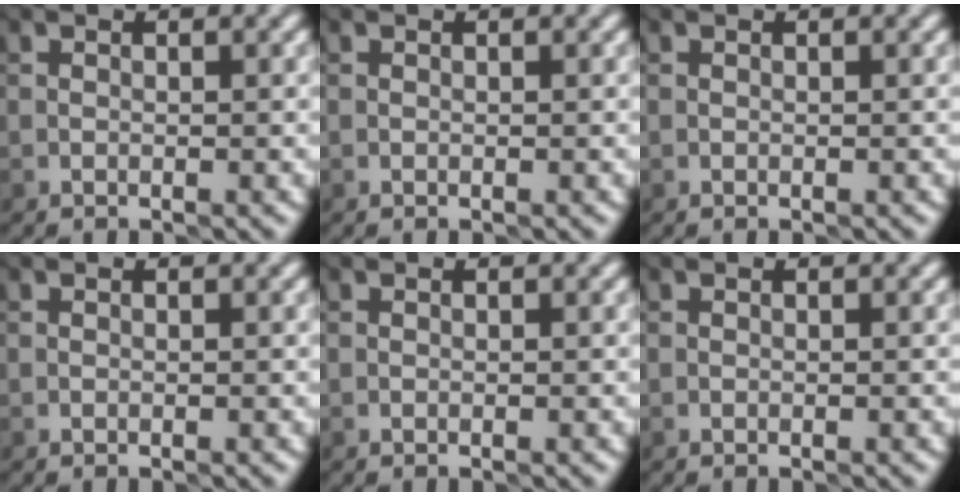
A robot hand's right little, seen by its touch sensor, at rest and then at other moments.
{"total": 0.0}
{"total": 0.0}
{"total": 0.0}
{"total": 0.0}
{"total": 0.0}